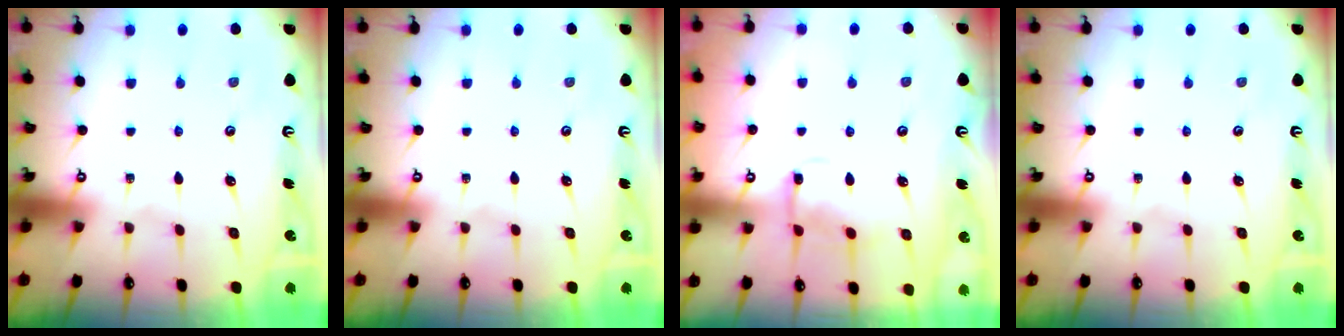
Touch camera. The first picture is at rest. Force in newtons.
{"total": 0.0}
{"total": 8.2, "press": 8.1, "slide": 0.6}
{"total": 0.0}